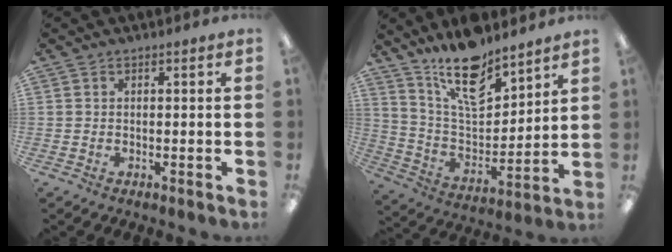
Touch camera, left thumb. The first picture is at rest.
{"total": 15.7, "force": [12.2, 5.5, 8.2], "torque": [-0.150, -0.073, 0.214]}